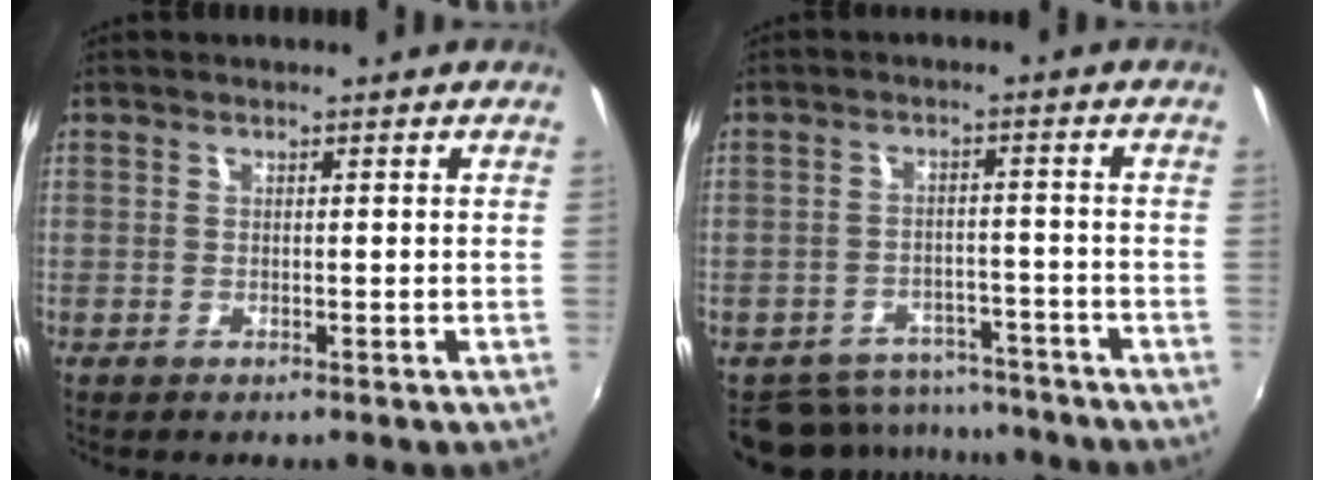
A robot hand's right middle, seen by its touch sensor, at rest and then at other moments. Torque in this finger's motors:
{"motor_torque": [-0.18, -0.50, 0.05, -0.01]}